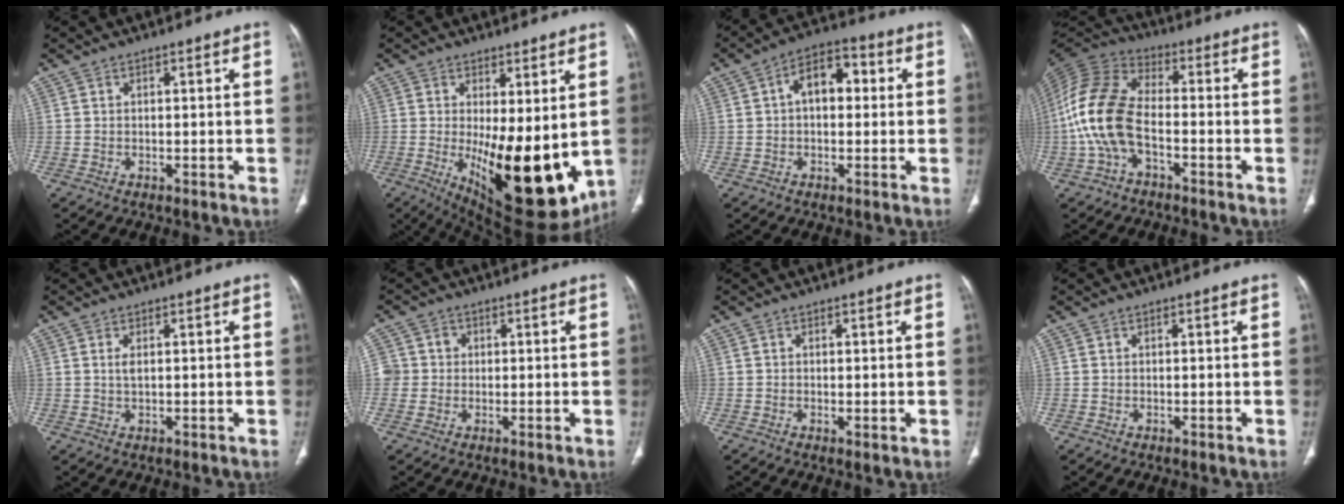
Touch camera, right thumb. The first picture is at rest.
{"total": 19.3, "force": [-1.6, 7.7, 17.7], "torque": [-0.249, -0.042, 0.004]}
{"total": 8.6, "force": [1.2, 5.3, 6.7], "torque": [-0.083, 0.027, 0.010]}
{"total": 14.1, "force": [-3.2, 7.9, 11.2], "torque": [-0.245, 0.034, -0.069]}
{"total": 1.7, "force": [0.5, 0.7, 1.5], "torque": [-0.033, -0.001, 0.013]}
{"total": 3.9, "force": [0.3, 3.9, 0.4], "torque": [0.022, 0.011, 0.005]}
{"total": 0.9, "force": [-0.1, 0.3, 0.8], "torque": [-0.019, -0.005, -0.001]}
{"total": 0.0}